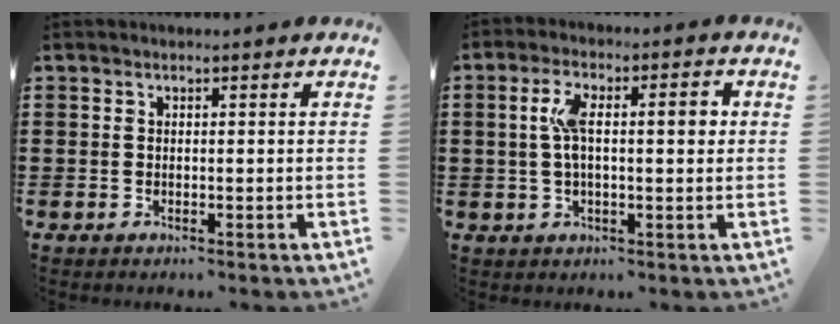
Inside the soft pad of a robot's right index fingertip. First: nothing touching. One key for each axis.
{"total": 6.5, "fx": 0.9, "fy": 2.1, "fz": 6.1, "tx": -0.110, "ty": 0.007, "tz": 0.009}